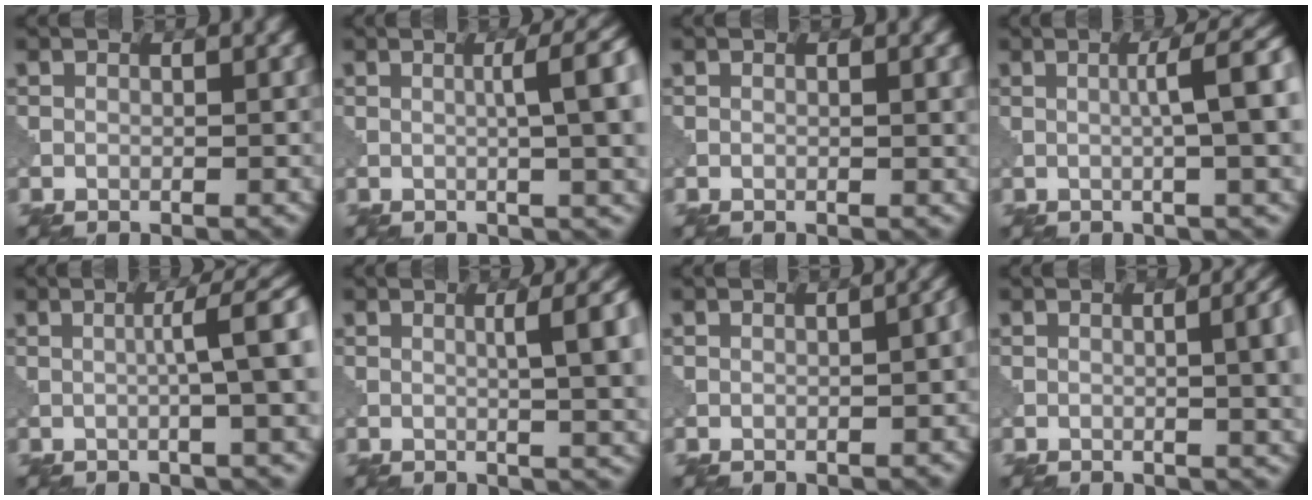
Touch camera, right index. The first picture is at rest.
{"total": 8.1, "force": [0.6, 2.5, 7.6], "torque": [-0.065, 0.016, 0.008]}
{"total": 0.9, "force": [0.2, 0.1, 0.8], "torque": [-0.011, 0.001, 0.002]}
{"total": 8.1, "force": [0.7, 2.1, 7.8], "torque": [-0.081, 0.016, 0.012]}
{"total": 7.3, "force": [0.6, 1.7, 7.1], "torque": [-0.084, 0.013, 0.009]}
{"total": 7.3, "force": [0.8, 2.3, 6.9], "torque": [-0.058, 0.011, 0.012]}
{"total": 3.2, "force": [-0.8, 1.5, 2.7], "torque": [-0.016, 0.006, 0.001]}
{"total": 7.1, "force": [0.2, 3.3, 6.3], "torque": [-0.037, 0.004, 0.006]}